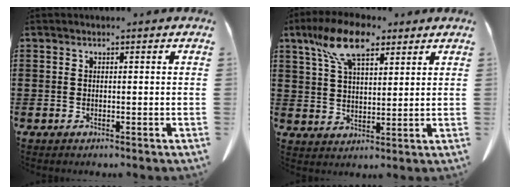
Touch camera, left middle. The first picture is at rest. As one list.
[{"total": 10.3, "force": [6.5, 4.4, 6.7], "torque": [-0.149, 0.004, 0.121]}]